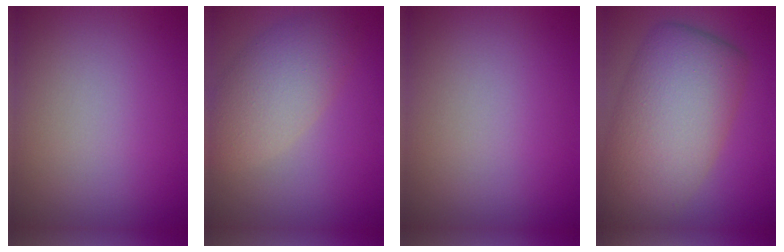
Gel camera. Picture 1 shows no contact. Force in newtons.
{"total": 5.1, "press": 5.1, "slide": 0.3}
{"total": 0.0}
{"total": 9.8, "press": 9.8, "slide": 0.4}